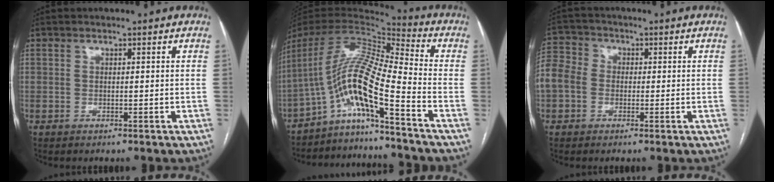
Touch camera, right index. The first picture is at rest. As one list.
[{"total": 13.7, "force": [-8.4, -0.3, 10.9], "torque": [-0.213, 0.018, -0.152]}, {"total": 13.9, "force": [-0.5, 12.5, 6.0], "torque": [-0.197, 0.053, -0.009]}]